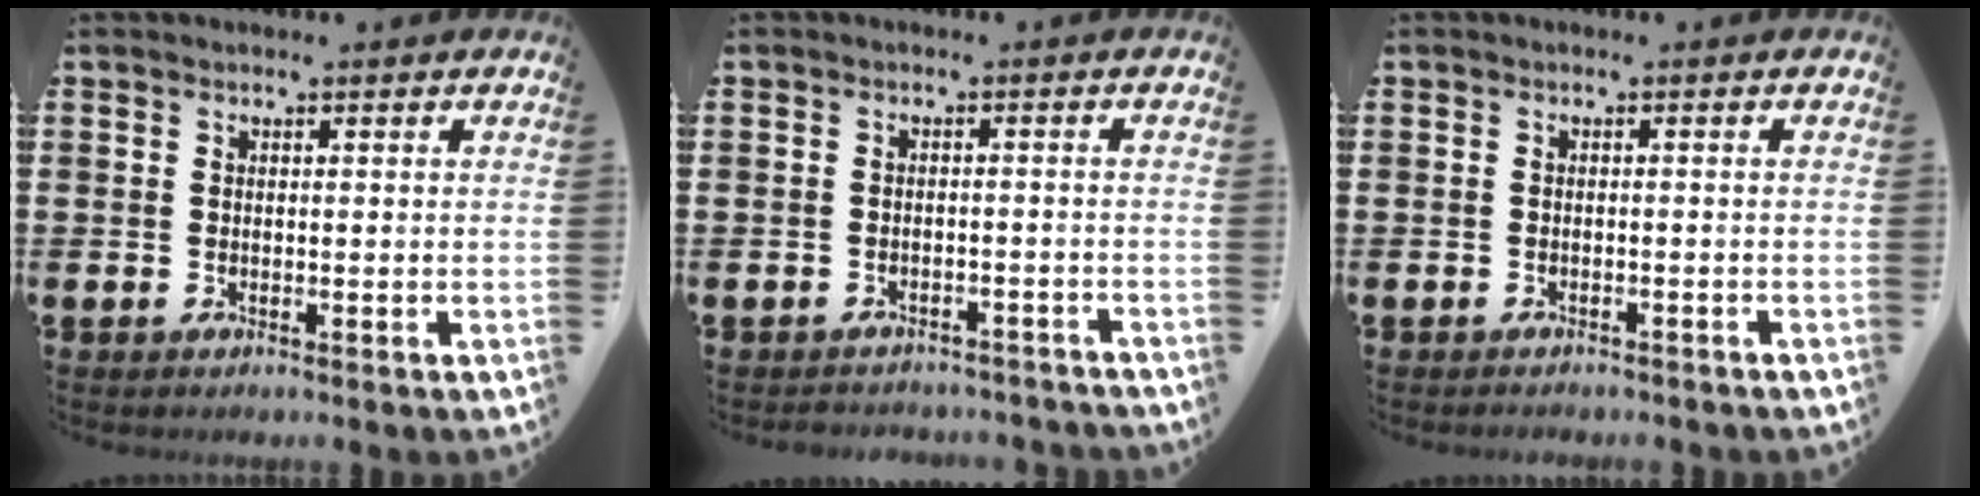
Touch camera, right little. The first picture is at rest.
{"total": 1.7, "force": [-1.7, 0.1, -0.1], "torque": [-0.004, 0.003, -0.037]}
{"total": 0.7, "force": [-0.7, 0.0, 0.0], "torque": [-0.002, -0.002, -0.014]}